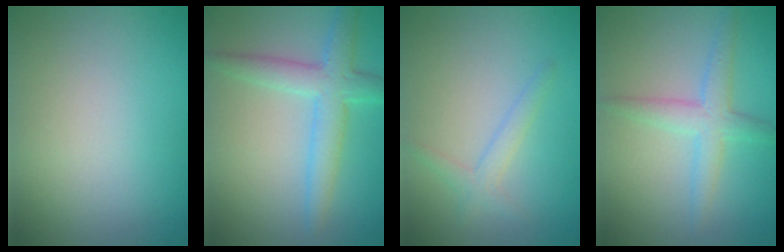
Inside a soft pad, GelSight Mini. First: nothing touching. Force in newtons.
{"total": 4.2, "press": 4.2, "slide": 0.2}
{"total": 1.6, "press": 1.6, "slide": 0.1}
{"total": 2.9, "press": 2.9, "slide": 0.2}